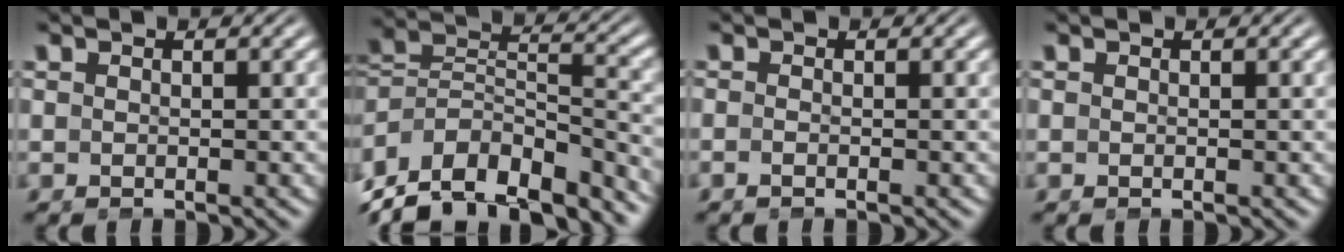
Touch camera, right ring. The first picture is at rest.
{"total": 13.6, "force": [-7.6, 8.6, 7.2], "torque": [-0.147, -0.048, -0.108]}
{"total": 1.4, "force": [-1.2, 0.5, 0.6], "torque": [-0.013, 0.000, -0.023]}
{"total": 0.0}